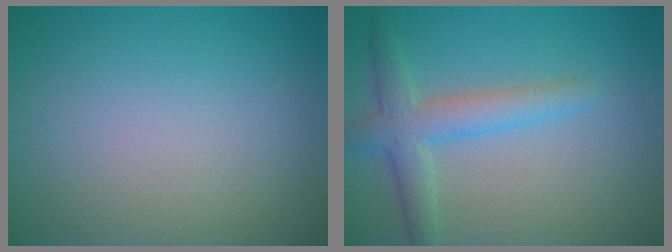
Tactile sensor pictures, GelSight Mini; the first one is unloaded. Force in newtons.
{"total": 3.7, "press": 3.7, "slide": 0.1}